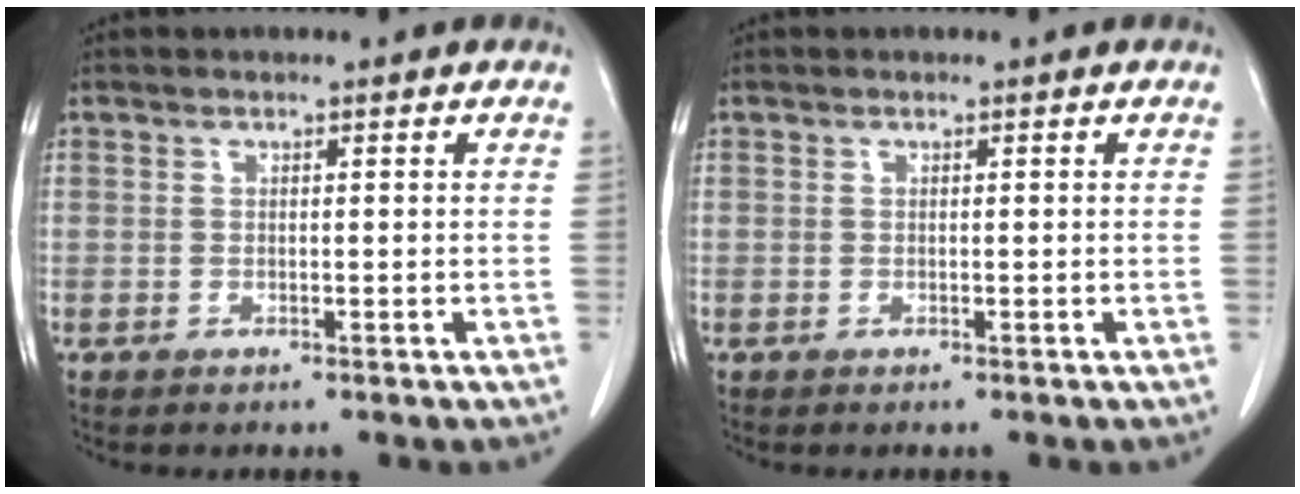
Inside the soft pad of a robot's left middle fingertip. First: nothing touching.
{"total": 0.0}